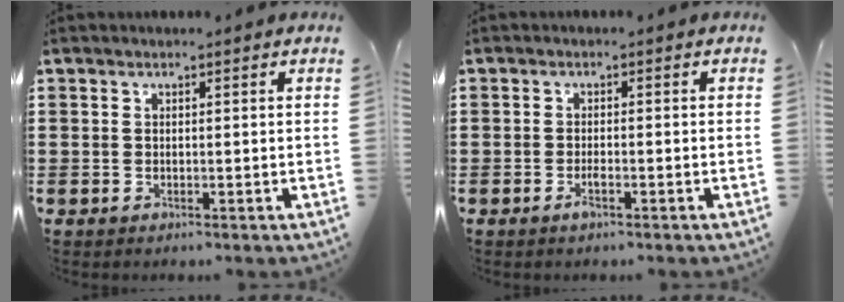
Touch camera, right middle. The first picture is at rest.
{"total": 1.6, "force": [-0.9, 0.2, 1.3], "torque": [-0.025, -0.002, -0.016]}